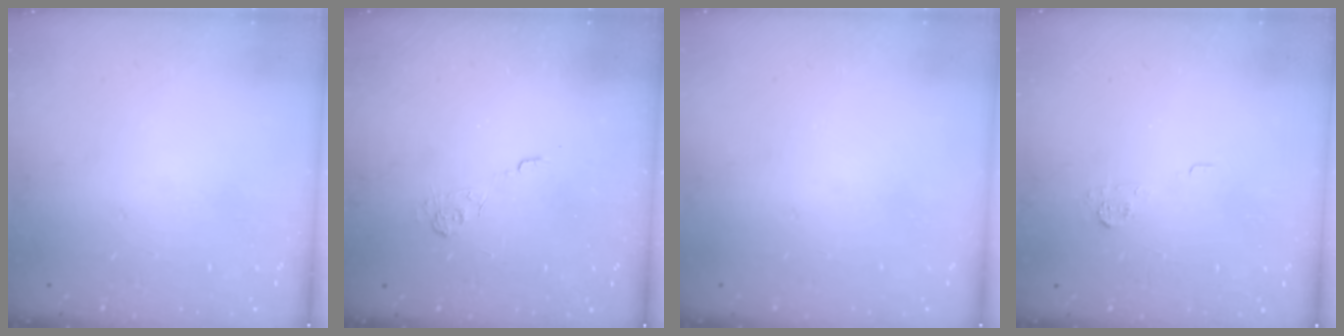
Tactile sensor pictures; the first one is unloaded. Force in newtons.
{"total": 2.2, "press": 1.8, "slide": 1.3}
{"total": 0.0}
{"total": 4.7, "press": 4.7, "slide": 0.7}